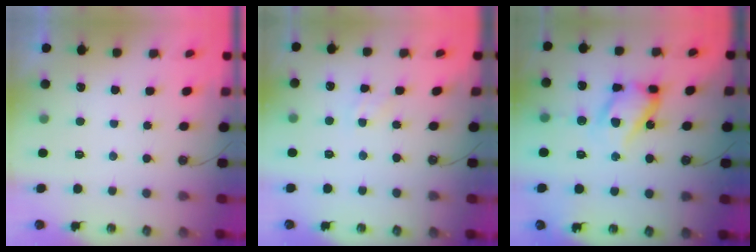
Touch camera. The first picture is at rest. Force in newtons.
{"total": 1.3, "press": 1.3, "slide": 0.3}
{"total": 14.5, "press": 14.5, "slide": 0.7}